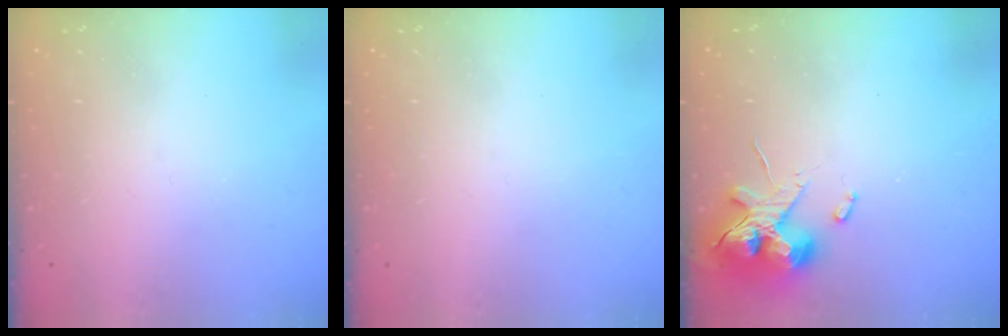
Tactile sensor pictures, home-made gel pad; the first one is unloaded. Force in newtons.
{"total": 0.0}
{"total": 11.6, "press": 11.4, "slide": 1.9}